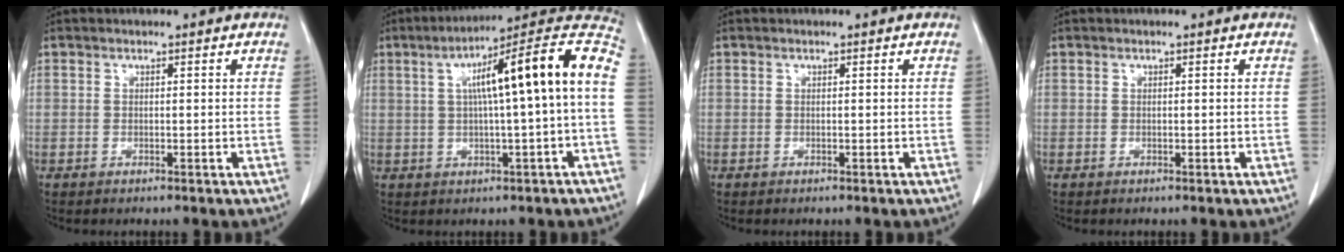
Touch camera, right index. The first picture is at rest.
{"total": 16.7, "force": [1.9, 0.3, 16.5], "torque": [-0.239, 0.042, 0.024]}
{"total": 0.0}
{"total": 0.0}